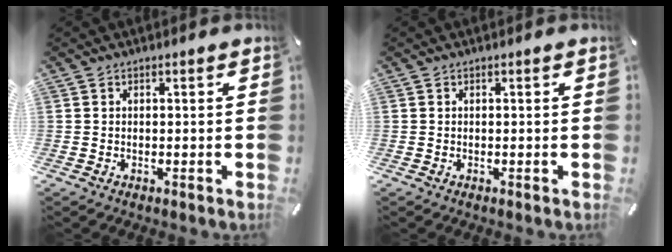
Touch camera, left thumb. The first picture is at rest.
{"total": 0.0}